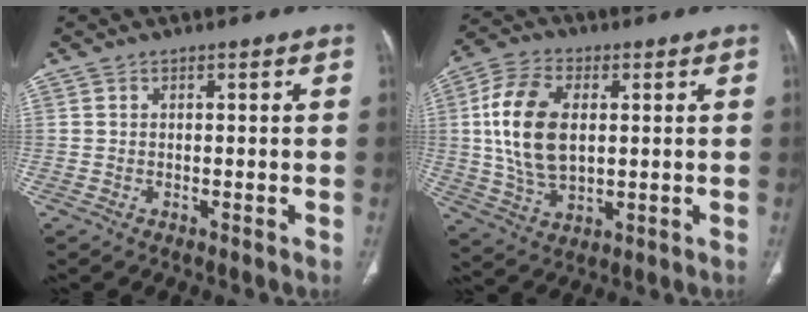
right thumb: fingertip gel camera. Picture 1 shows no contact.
{"total": 14.5, "force": [1.9, 8.4, 11.6], "torque": [-0.228, -0.002, 0.036]}